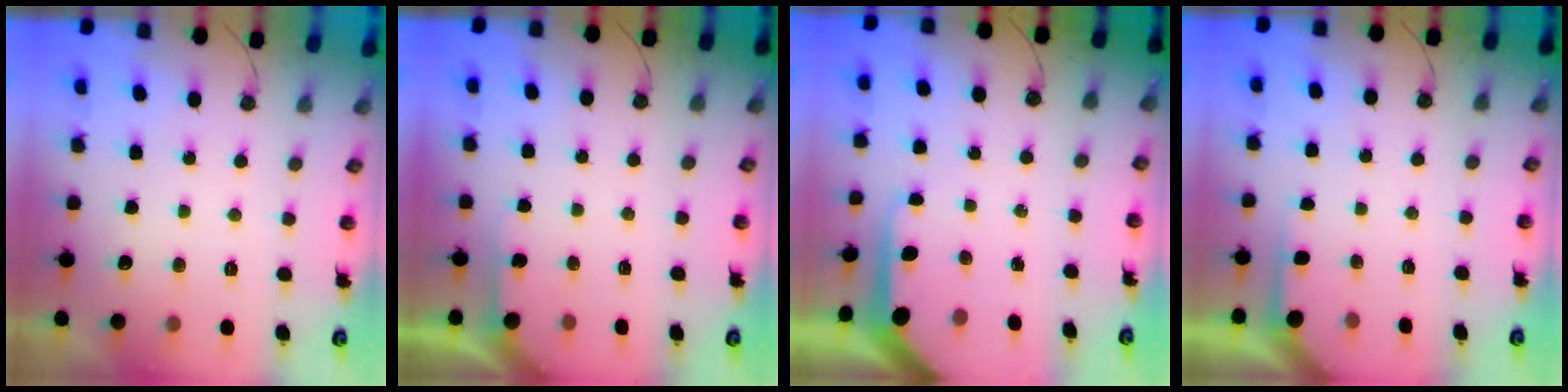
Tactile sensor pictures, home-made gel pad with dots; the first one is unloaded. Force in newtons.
{"total": 2.5, "press": 2.5, "slide": 0.3}
{"total": 7.5, "press": 7.4, "slide": 0.9}
{"total": 2.2, "press": 2.2, "slide": 0.3}